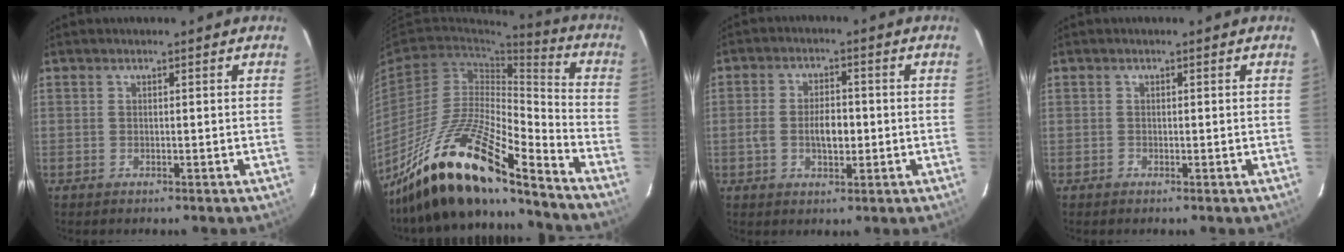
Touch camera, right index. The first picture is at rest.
{"total": 20.9, "force": [-16.1, 3.9, 12.8], "torque": [-0.238, -0.019, -0.297]}
{"total": 5.7, "force": [-0.9, 2.8, 4.9], "torque": [-0.097, 0.006, -0.015]}
{"total": 0.8, "force": [-0.3, 0.7, -0.1], "torque": [0.002, 0.003, -0.005]}